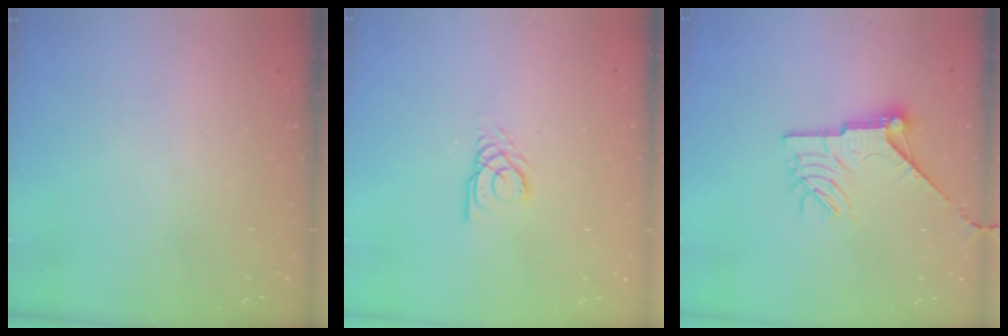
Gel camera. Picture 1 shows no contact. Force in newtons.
{"total": 2.7, "press": 2.7, "slide": 0.2}
{"total": 12.0, "press": 12.0, "slide": 1.1}